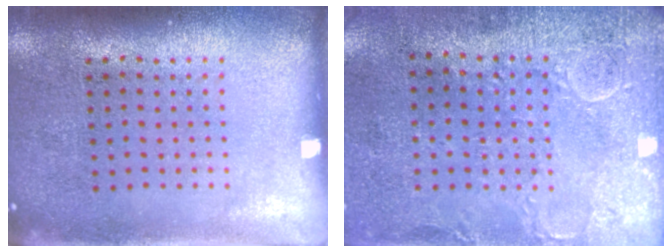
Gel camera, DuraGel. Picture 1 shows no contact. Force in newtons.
{"total": 3.1, "press": 2.3, "slide": 2.0}